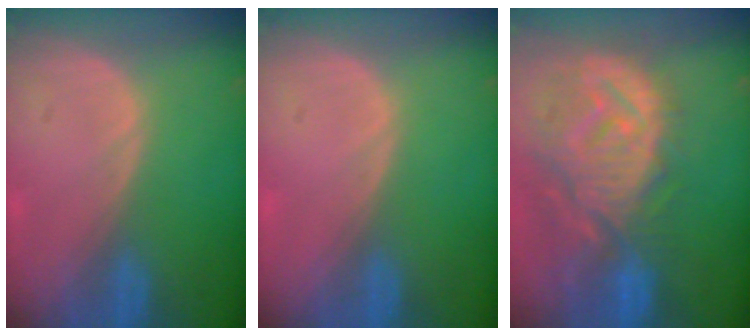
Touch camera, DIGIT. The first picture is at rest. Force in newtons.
{"total": 0.0}
{"total": 12.8, "press": 11.3, "slide": 6.0}